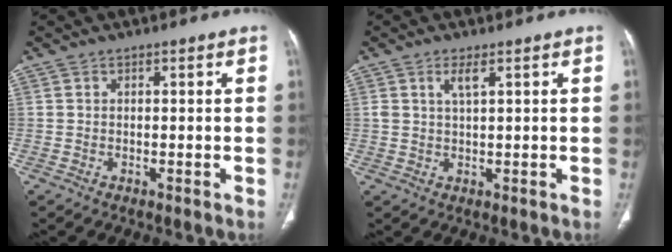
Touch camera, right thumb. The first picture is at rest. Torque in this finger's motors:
{"motor_torque": [0.04, -0.07, 0.26, 0.51, 0.11]}